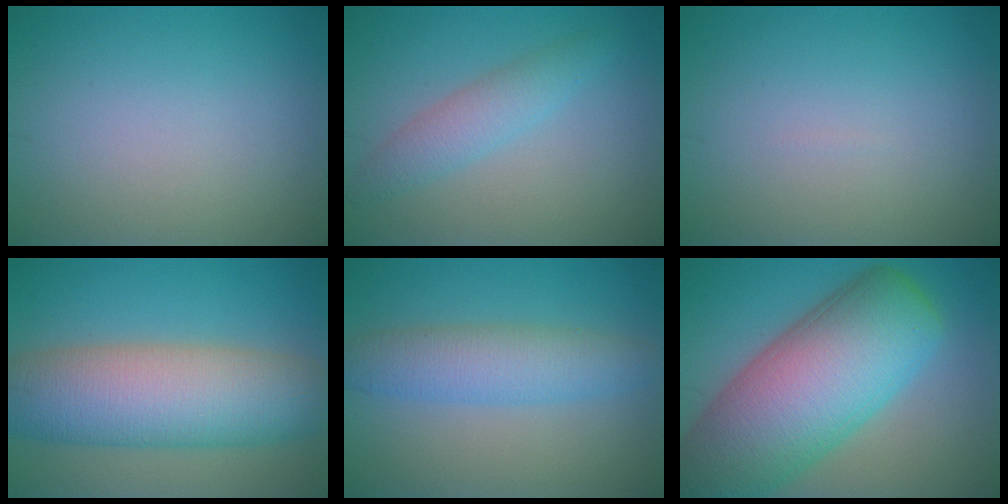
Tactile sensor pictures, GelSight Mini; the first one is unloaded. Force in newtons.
{"total": 2.8, "press": 2.8, "slide": 0.0}
{"total": 0.0}
{"total": 10.8, "press": 10.8, "slide": 0.5}
{"total": 4.5, "press": 4.5, "slide": 0.1}
{"total": 15.0, "press": 14.9, "slide": 0.6}